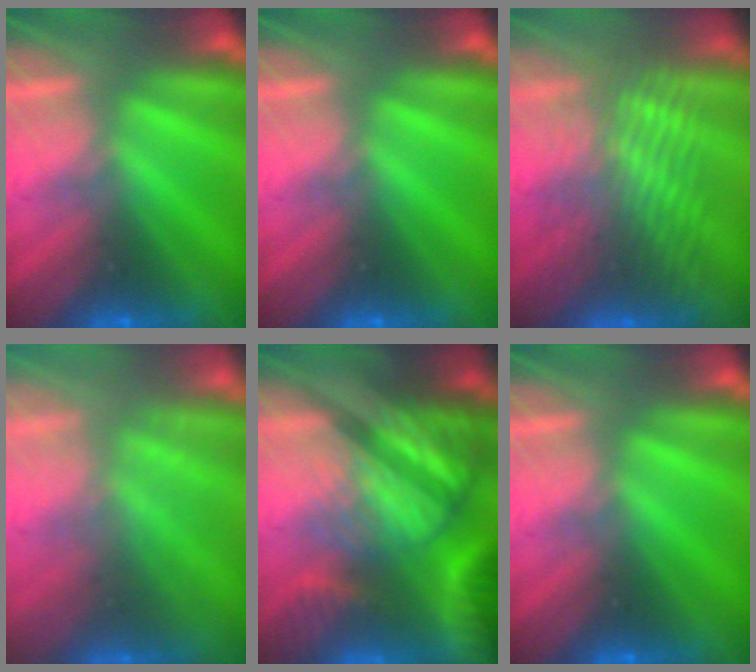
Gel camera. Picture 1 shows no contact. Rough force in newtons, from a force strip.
{"total": 0.0}
{"total": 3.4}
{"total": 2.2}
{"total": 7.1}
{"total": 0.0}